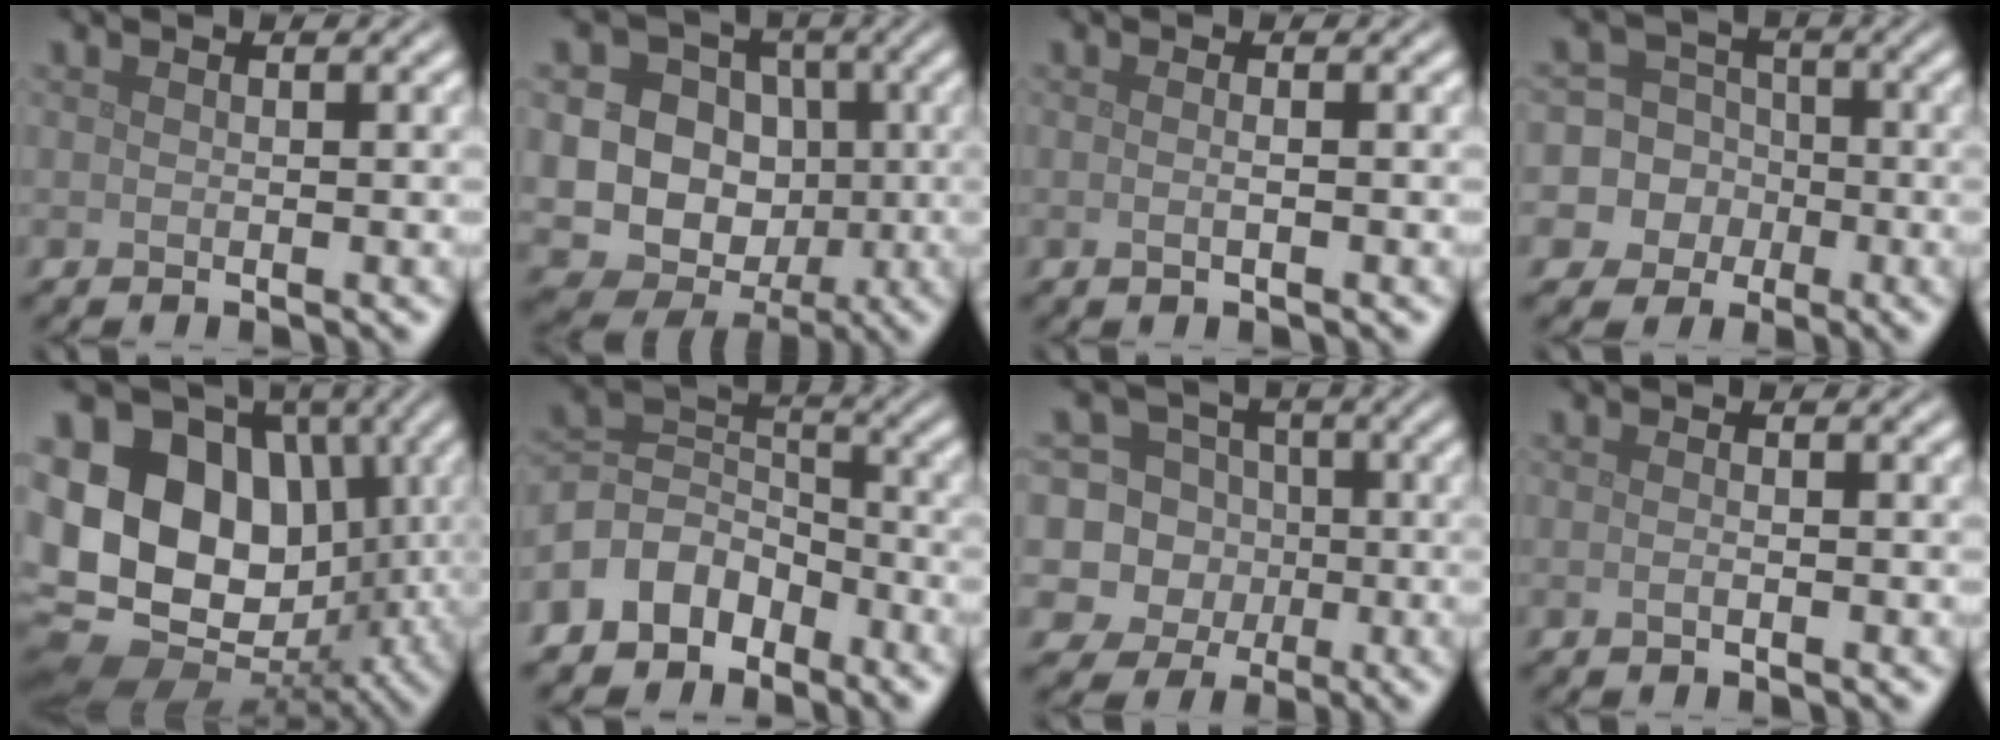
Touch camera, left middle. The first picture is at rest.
{"total": 14.6, "force": [-0.1, 13.5, 5.6], "torque": [-0.129, 0.024, -0.023]}
{"total": 1.4, "force": [0.2, 0.7, 1.2], "torque": [-0.003, -0.009, -0.010]}
{"total": 11.0, "force": [-2.6, 10.6, 1.8], "torque": [-0.072, 0.007, -0.069]}
{"total": 15.3, "force": [0.8, 12.1, 9.3], "torque": [-0.177, 0.001, 0.007]}
{"total": 5.8, "force": [-3.6, 4.1, 2.0], "torque": [-0.031, 0.005, -0.085]}
{"total": 10.1, "force": [-0.7, 9.8, 2.6], "torque": [-0.078, 0.031, -0.035]}
{"total": 0.8, "force": [-0.3, 0.3, 0.7], "torque": [-0.013, -0.002, -0.006]}